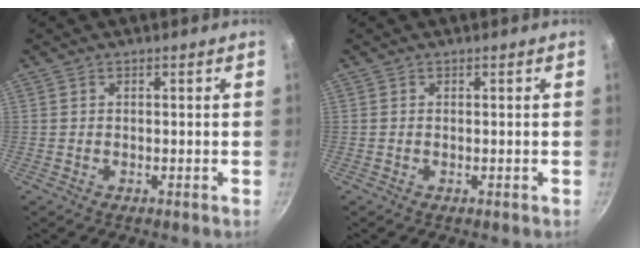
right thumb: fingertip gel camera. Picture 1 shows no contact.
{"total": 0.0}